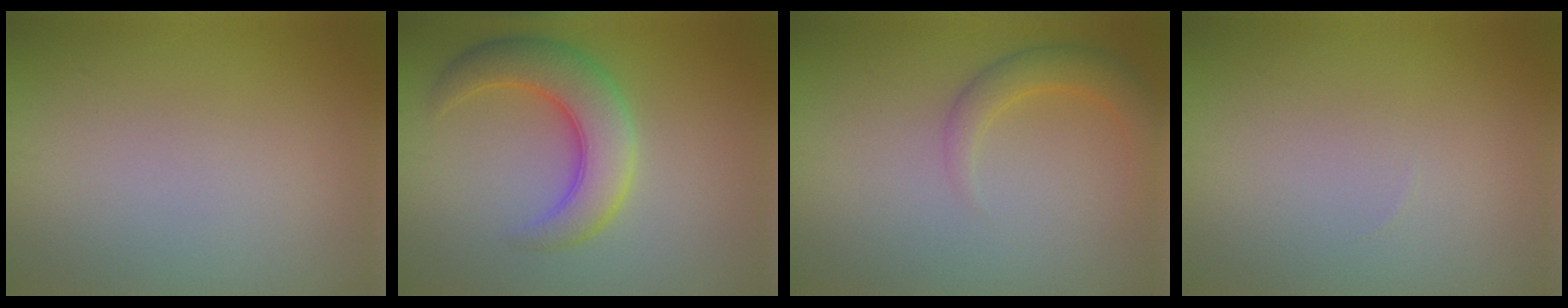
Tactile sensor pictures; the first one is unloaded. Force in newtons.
{"total": 6.1, "press": 6.1, "slide": 0.2}
{"total": 2.7, "press": 2.7, "slide": 0.2}
{"total": 0.0}